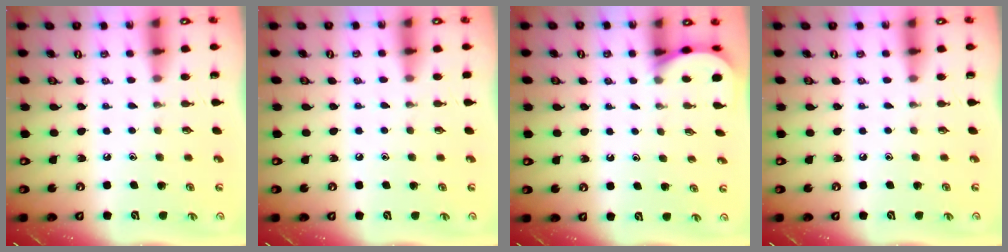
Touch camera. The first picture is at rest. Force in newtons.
{"total": 4.4, "press": 4.4, "slide": 0.7}
{"total": 2.5, "press": 2.5, "slide": 0.3}
{"total": 0.0}